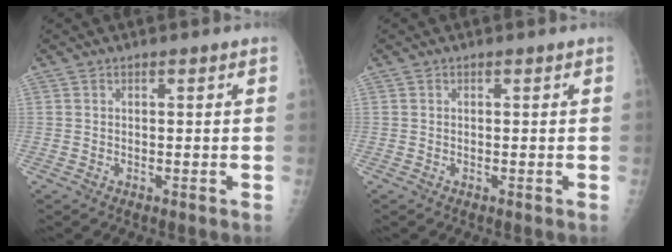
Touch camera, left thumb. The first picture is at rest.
{"total": 0.0}